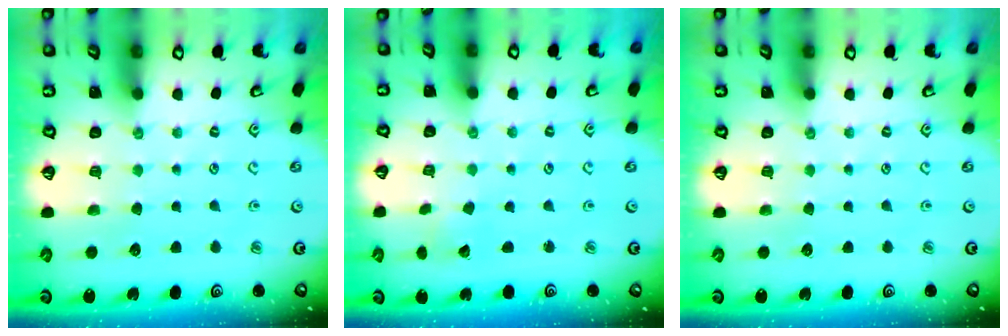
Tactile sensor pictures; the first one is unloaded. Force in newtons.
{"total": 2.3, "press": 2.3, "slide": 0.3}
{"total": 0.0}